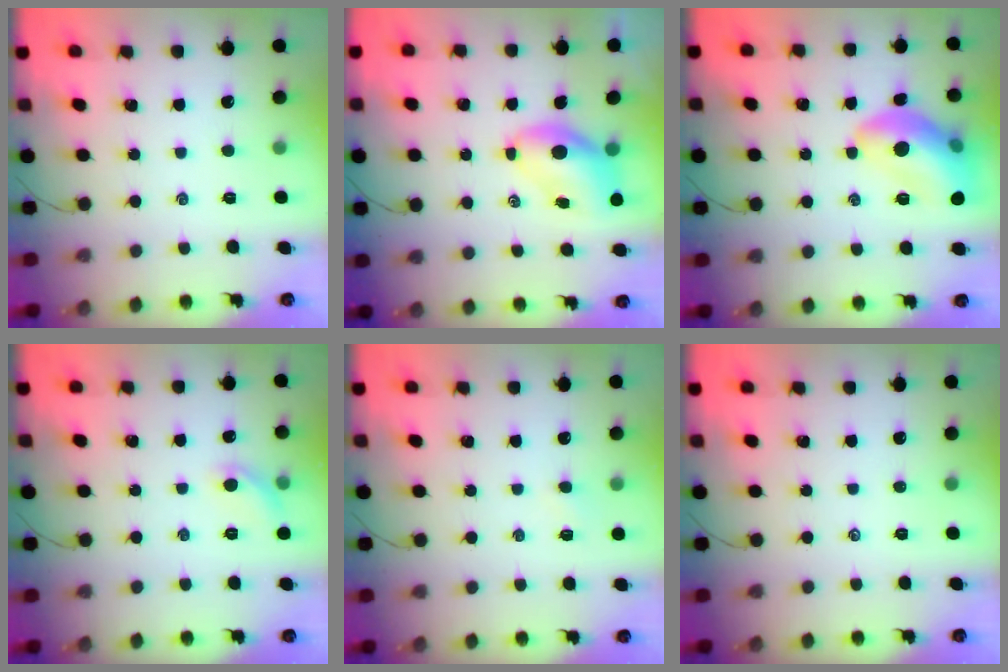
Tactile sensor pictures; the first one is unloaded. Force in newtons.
{"total": 6.6, "press": 6.5, "slide": 1.3}
{"total": 15.0, "press": 15.0, "slide": 1.3}
{"total": 6.3, "press": 6.2, "slide": 1.2}
{"total": 2.4, "press": 2.2, "slide": 0.8}
{"total": 0.0}